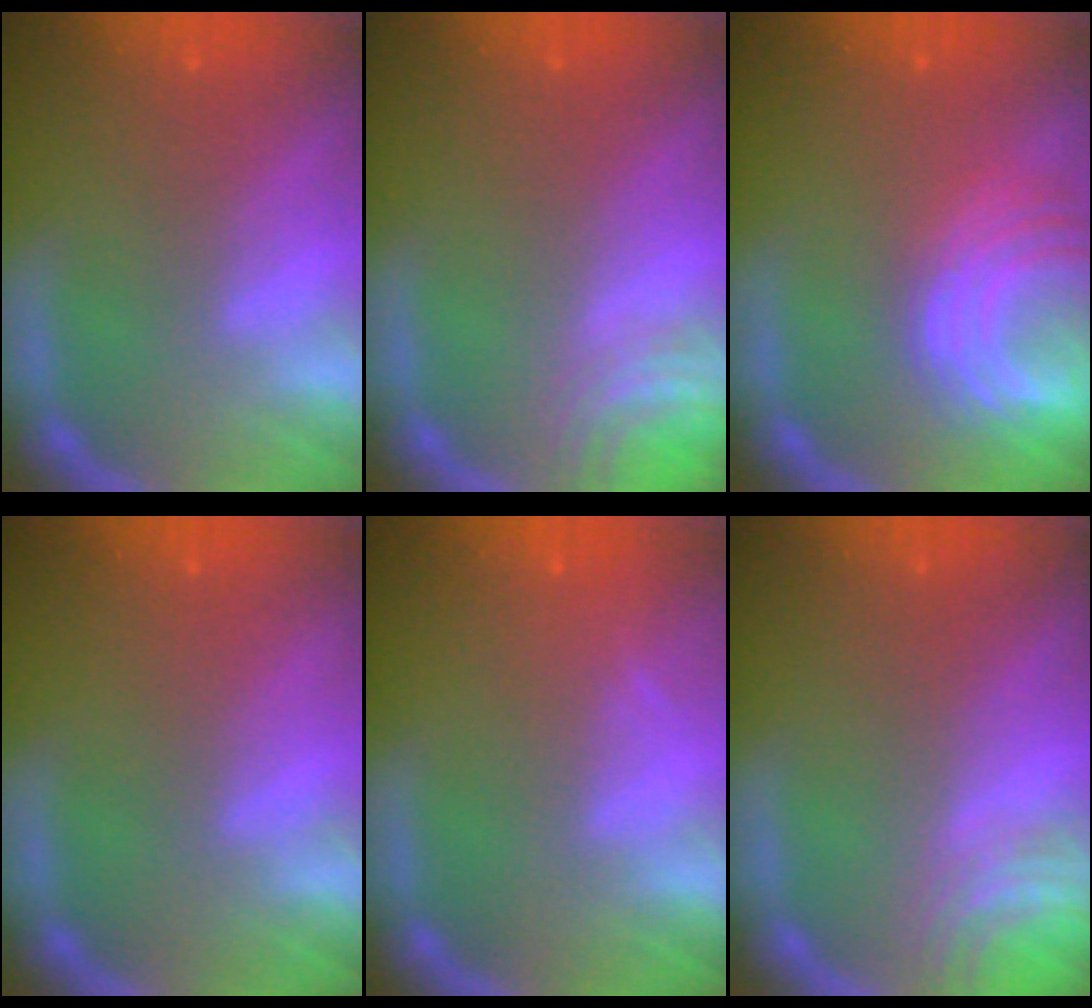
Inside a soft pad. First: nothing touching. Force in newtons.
{"total": 3.0}
{"total": 9.0}
{"total": 0.0}
{"total": 0.9}
{"total": 3.4}